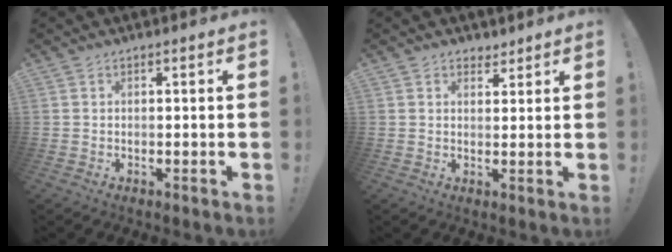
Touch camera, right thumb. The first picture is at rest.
{"total": 2.9, "force": [2.3, 1.8, 0.4], "torque": [0.004, -0.012, 0.041]}